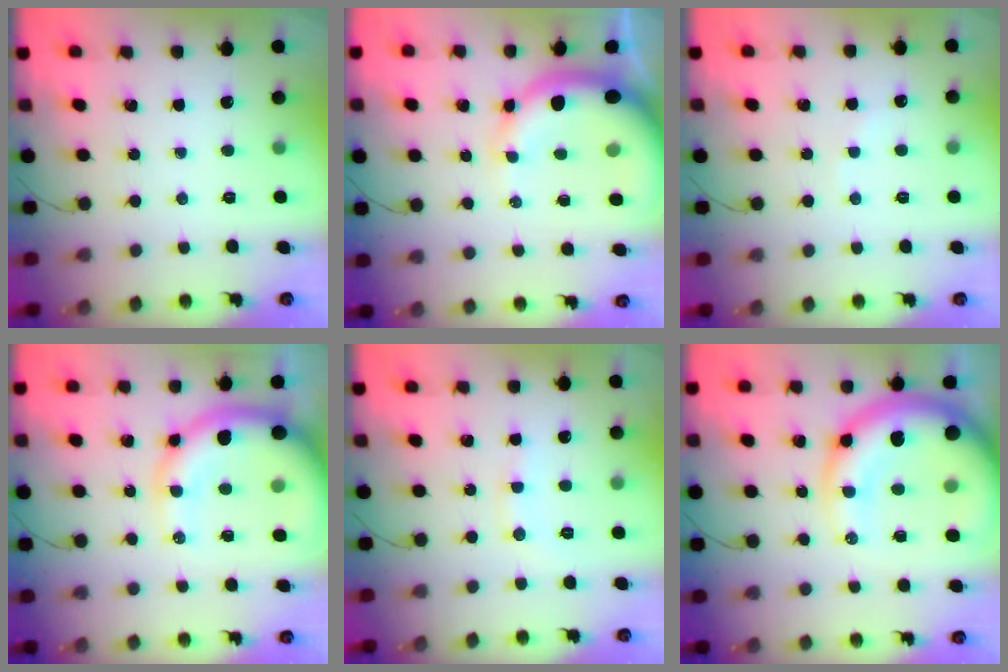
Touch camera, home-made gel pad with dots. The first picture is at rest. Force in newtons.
{"total": 11.6, "press": 11.4, "slide": 2.2}
{"total": 2.7, "press": 2.6, "slide": 0.5}
{"total": 15.7, "press": 15.1, "slide": 4.4}
{"total": 6.2, "press": 6.1, "slide": 1.1}
{"total": 20.6, "press": 20.1, "slide": 4.5}